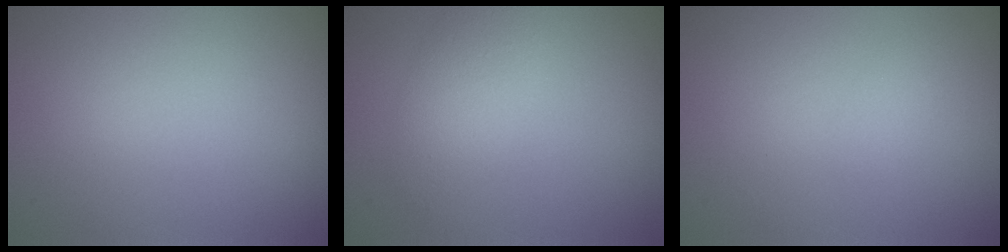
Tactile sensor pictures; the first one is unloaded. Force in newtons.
{"total": 2.5, "press": 2.5, "slide": 0.0}
{"total": 0.5, "press": 0.5, "slide": 0.0}